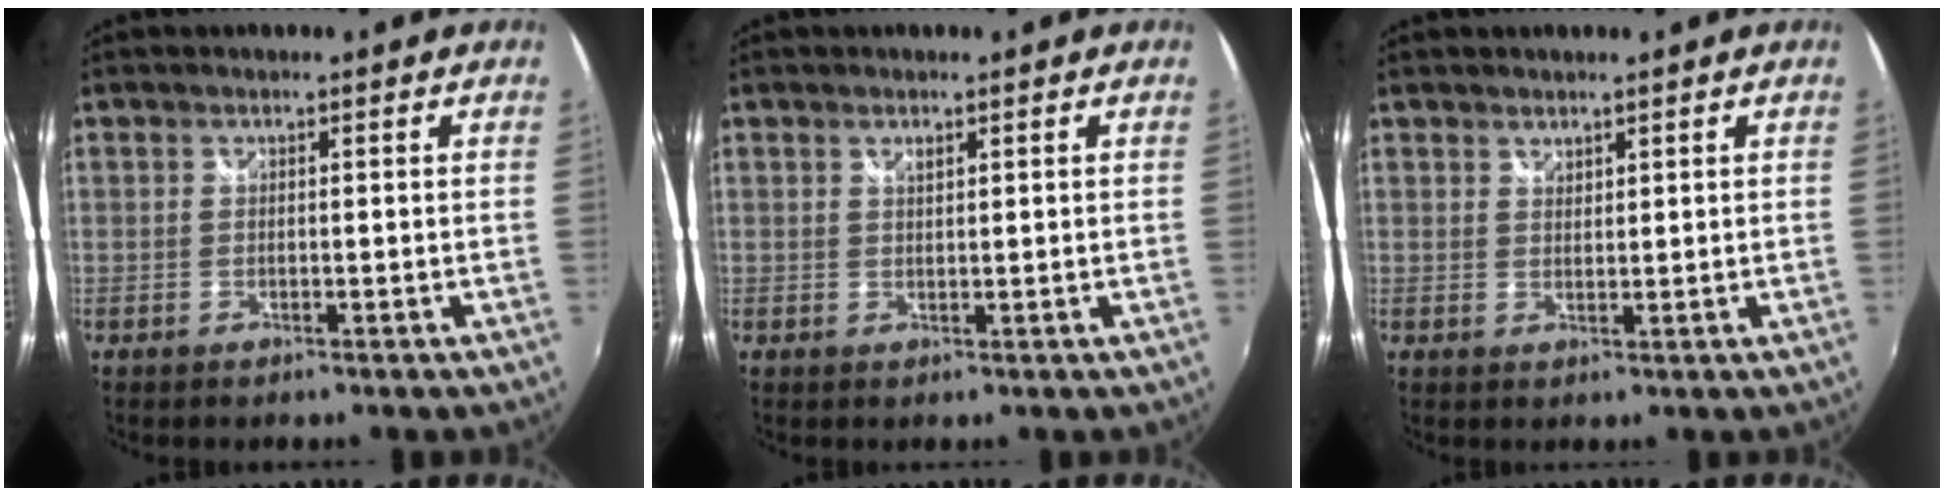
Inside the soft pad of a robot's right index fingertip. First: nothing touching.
{"total": 0.9, "force": [0.7, 0.4, 0.5], "torque": [-0.006, 0.001, 0.012]}
{"total": 1.4, "force": [1.3, 0.5, 0.0], "torque": [0.004, 0.001, 0.023]}